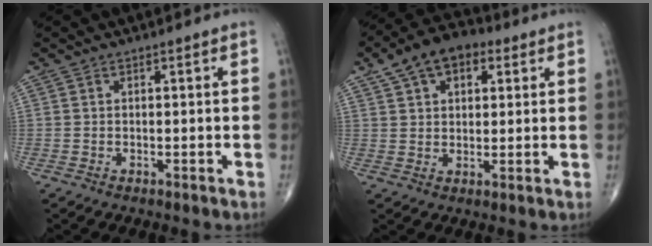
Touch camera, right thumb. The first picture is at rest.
{"total": 11.2, "force": [5.2, 6.6, 7.3], "torque": [-0.103, 0.010, 0.079]}